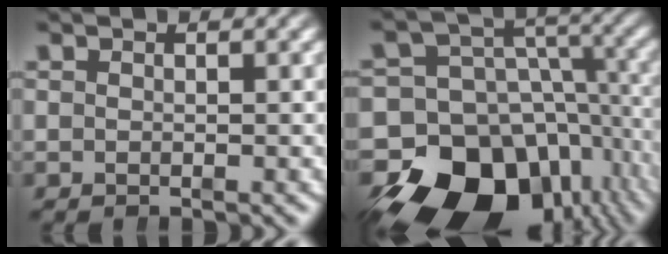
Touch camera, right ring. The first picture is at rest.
{"total": 20.7, "force": [-9.4, 14.9, 11.0], "torque": [-0.193, -0.089, -0.128]}